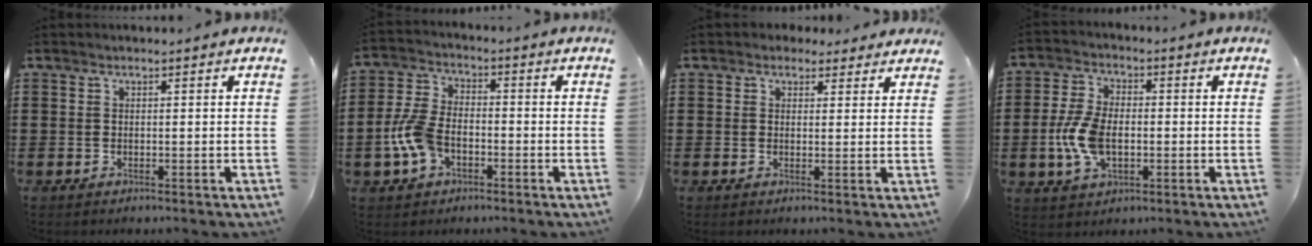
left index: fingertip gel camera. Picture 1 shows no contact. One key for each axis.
{"total": 7.7, "fx": -2.5, "fy": 4.6, "fz": 5.7, "tx": -0.146, "ty": 0.000, "tz": -0.053}
{"total": 2.2, "fx": 1.7, "fy": 1.4, "fz": 0.3, "tx": -0.007, "ty": 0.005, "tz": 0.029}
{"total": 8.3, "fx": -1.3, "fy": 4.8, "fz": 6.7, "tx": -0.164, "ty": -0.002, "tz": -0.031}